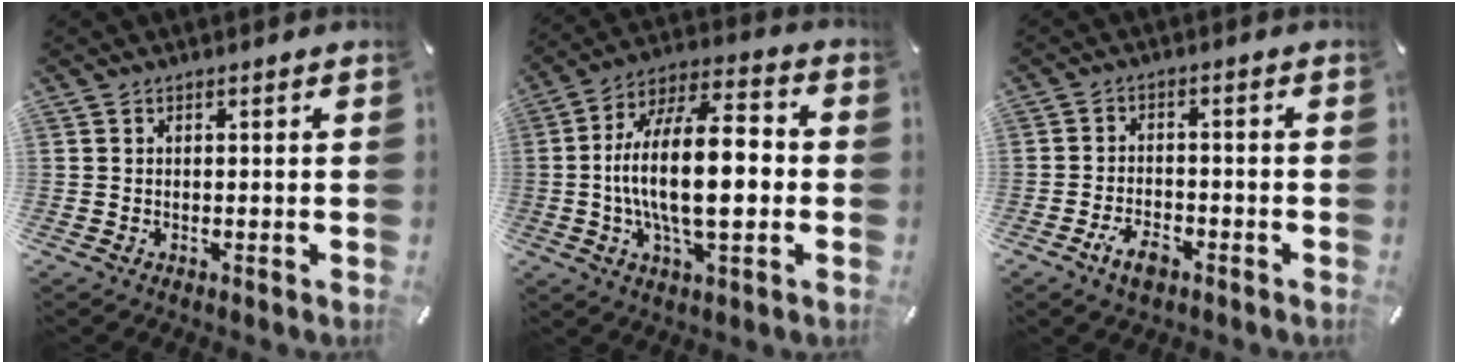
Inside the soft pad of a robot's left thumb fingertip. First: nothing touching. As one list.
[{"total": 19.4, "force": [-1.9, 7.9, 17.6], "torque": [-0.329, 0.000, -0.036]}, {"total": 5.4, "force": [-3.2, 2.7, 3.4], "torque": [-0.072, 0.015, -0.061]}]